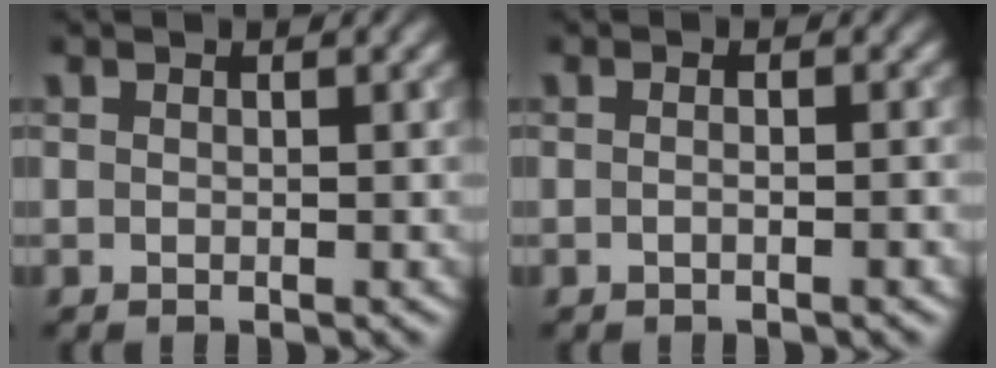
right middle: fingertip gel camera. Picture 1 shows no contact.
{"total": 1.5, "force": [-0.2, 0.7, 1.3], "torque": [0.003, -0.004, -0.014]}